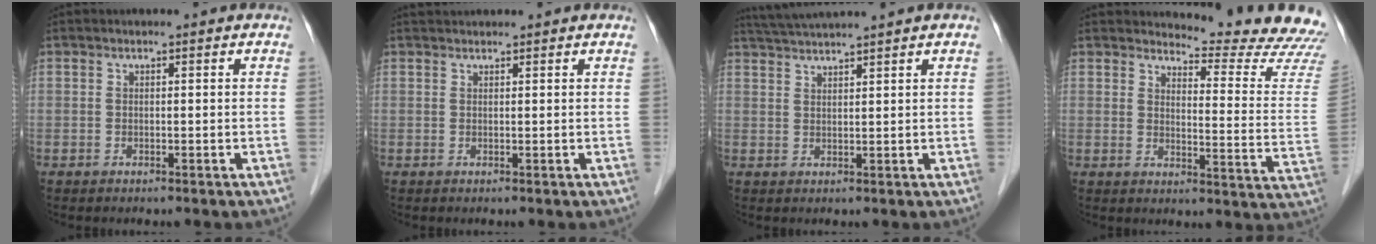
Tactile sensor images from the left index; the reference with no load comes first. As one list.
[{"total": 1.6, "force": [1.6, 0.1, 0.2], "torque": [-0.006, 0.023, 0.032]}, {"total": 5.4, "force": [4.8, -1.5, 1.9], "torque": [-0.035, 0.023, 0.089]}, {"total": 14.8, "force": [14.6, -0.9, 2.1], "torque": [-0.024, -0.131, 0.154]}]